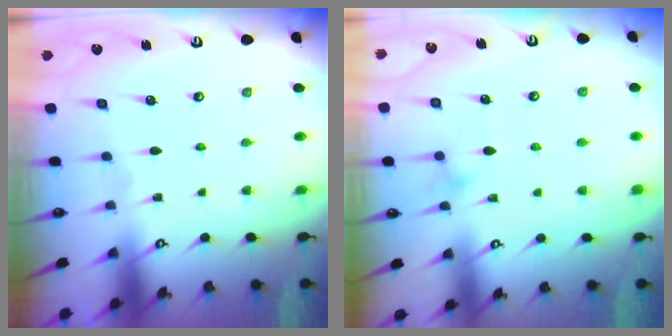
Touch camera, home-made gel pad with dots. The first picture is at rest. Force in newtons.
{"total": 10.8, "press": 10.7, "slide": 0.5}